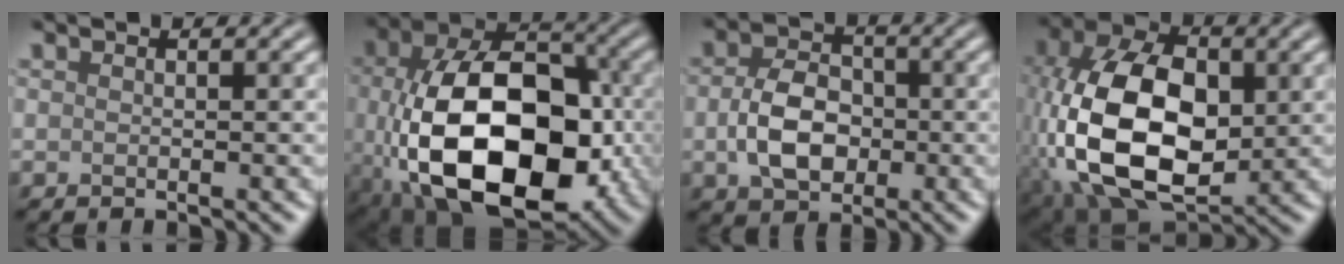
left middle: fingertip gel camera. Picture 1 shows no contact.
{"total": 15.7, "force": [-3.0, 9.7, 12.0], "torque": [-0.213, -0.017, -0.048]}
{"total": 5.3, "force": [-0.7, 3.8, 3.6], "torque": [-0.076, 0.000, -0.015]}
{"total": 15.4, "force": [-1.9, 9.7, 11.8], "torque": [-0.247, 0.001, -0.044]}